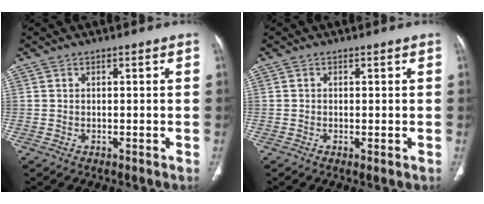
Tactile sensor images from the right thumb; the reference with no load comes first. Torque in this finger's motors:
{"motor_torque": [-0.02, -0.01, -0.18, -0.14, -0.03]}